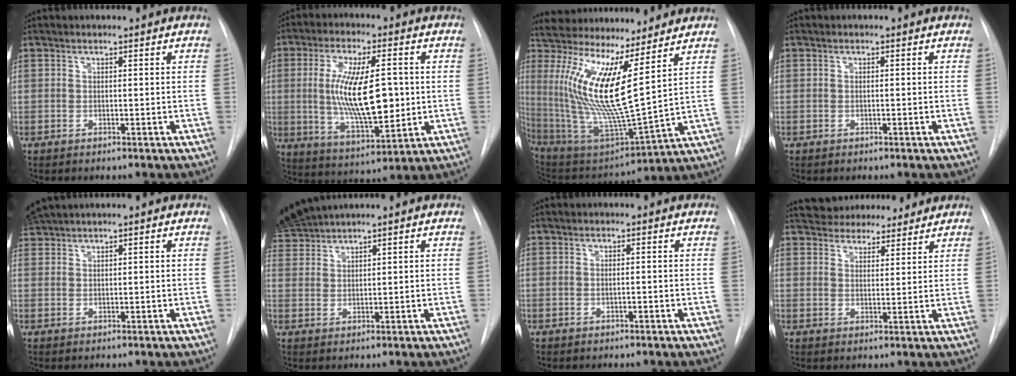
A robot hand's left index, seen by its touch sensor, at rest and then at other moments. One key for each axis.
{"total": 14.5, "fx": 0.5, "fy": 4.2, "fz": 13.8, "tx": -0.260, "ty": -0.005, "tz": 0.016}
{"total": 20.7, "fx": 7.9, "fy": 3.0, "fz": 19.0, "tx": -0.387, "ty": -0.005, "tz": 0.143}
{"total": 0.0}
{"total": 2.9, "fx": 2.8, "fy": -0.3, "fz": 0.8, "tx": -0.018, "ty": 0.028, "tz": 0.060}
{"total": 4.6, "fx": 4.5, "fy": -1.1, "fz": 0.4, "tx": -0.025, "ty": 0.013, "tz": 0.100}
{"total": 0.8, "fx": -0.3, "fy": 0.1, "fz": 0.8, "tx": -0.016, "ty": 0.000, "tz": -0.002}
{"total": 12.5, "fx": 11.2, "fy": 4.1, "fz": 3.8, "tx": -0.053, "ty": 0.026, "tz": 0.163}